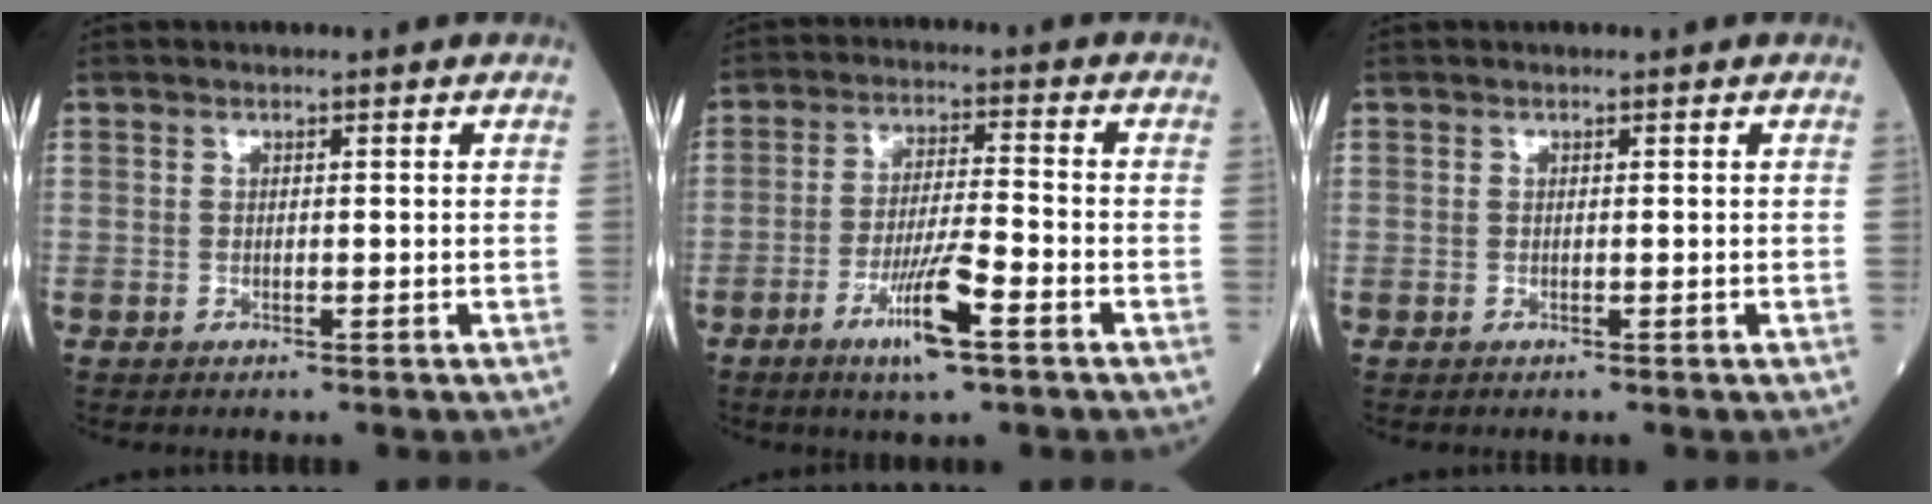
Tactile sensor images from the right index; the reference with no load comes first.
{"total": 8.7, "force": [-4.6, 0.4, 7.4], "torque": [-0.140, -0.010, -0.081]}
{"total": 0.0}